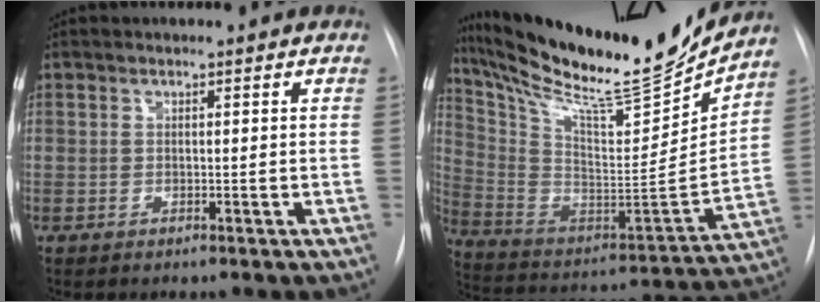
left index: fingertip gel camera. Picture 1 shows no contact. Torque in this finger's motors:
{"motor_torque": [0.86, -1.28, 0.26, 0.05]}